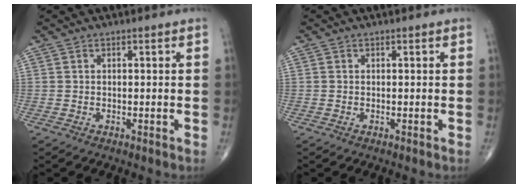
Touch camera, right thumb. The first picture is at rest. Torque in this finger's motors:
{"motor_torque": [-0.15, -0.02, -0.38, -0.06, 0.02]}